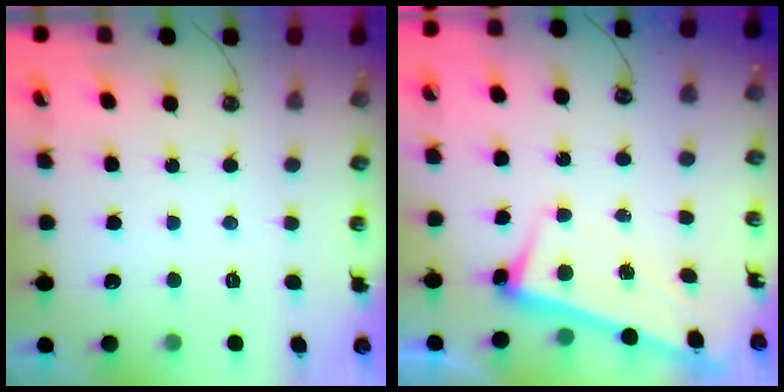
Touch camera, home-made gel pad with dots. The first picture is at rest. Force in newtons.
{"total": 2.6, "press": 2.5, "slide": 0.7}